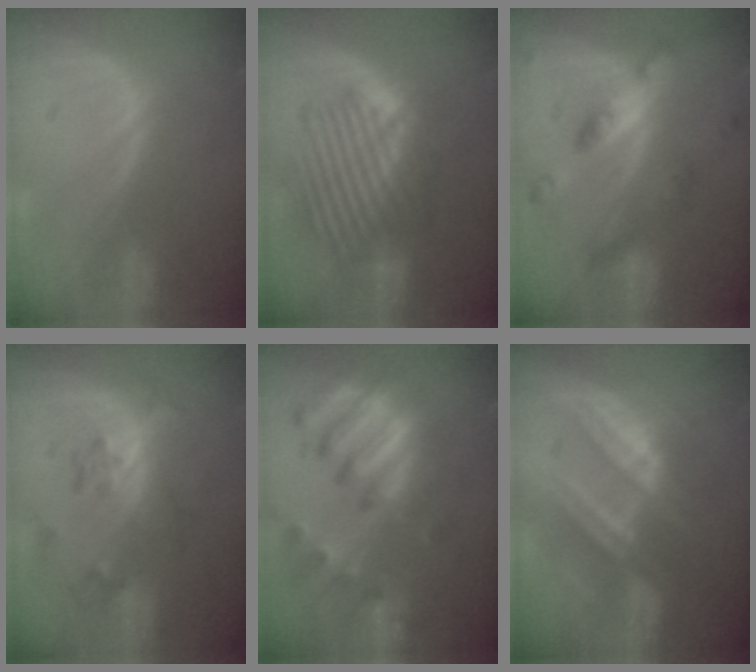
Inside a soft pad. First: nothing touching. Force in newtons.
{"total": 8.9, "press": 8.3, "slide": 3.2}
{"total": 7.4, "press": 7.3, "slide": 0.5}
{"total": 7.2, "press": 6.4, "slide": 3.4}
{"total": 11.6, "press": 10.0, "slide": 5.8}
{"total": 7.3, "press": 7.3, "slide": 0.6}